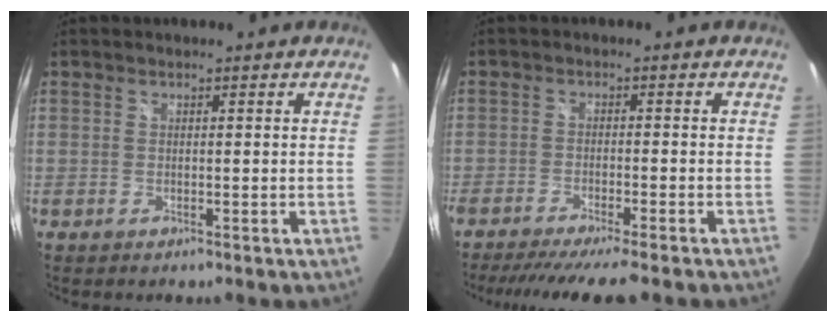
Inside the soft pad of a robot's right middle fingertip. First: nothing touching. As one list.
[{"total": 9.3, "force": [-8.1, 0.0, 4.6], "torque": [-0.096, -0.024, -0.124]}]